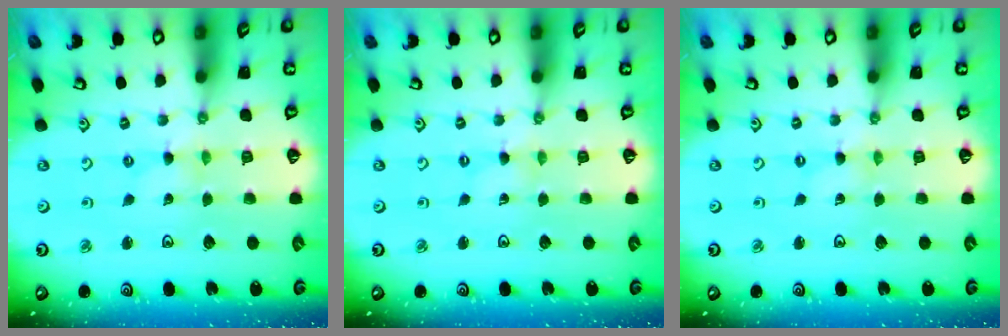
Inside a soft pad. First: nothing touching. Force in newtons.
{"total": 0.0}
{"total": 0.0}